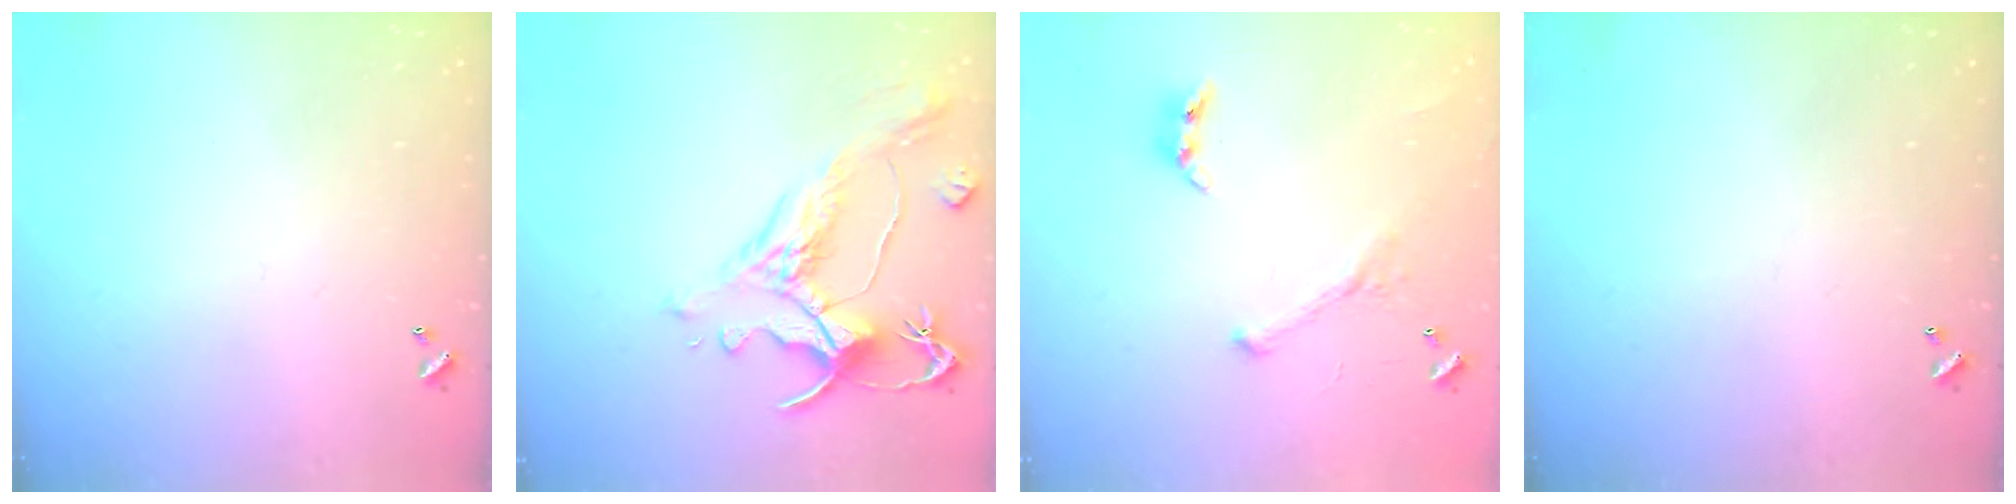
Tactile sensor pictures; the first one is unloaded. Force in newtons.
{"total": 1.5, "press": 0.1, "slide": 1.5}
{"total": 2.0, "press": 2.0, "slide": 0.4}
{"total": 0.0}